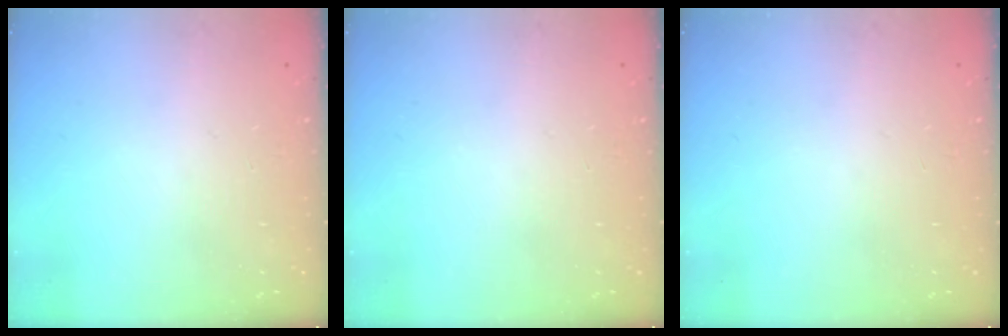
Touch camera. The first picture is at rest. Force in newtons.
{"total": 0.0}
{"total": 0.0}